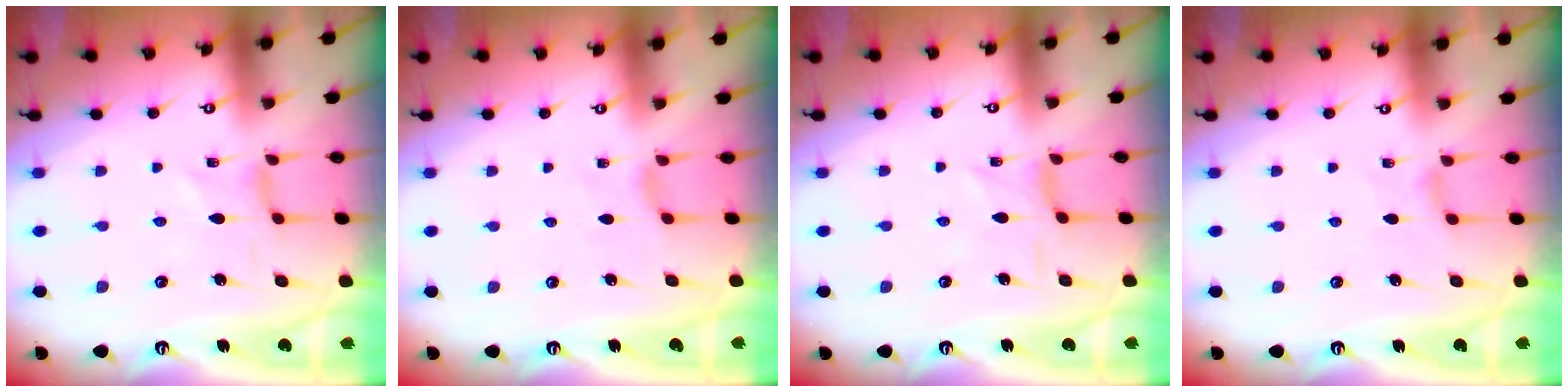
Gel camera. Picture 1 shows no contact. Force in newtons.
{"total": 2.1, "press": 2.0, "slide": 0.5}
{"total": 1.5, "press": 1.3, "slide": 0.6}
{"total": 2.0, "press": 1.9, "slide": 0.5}